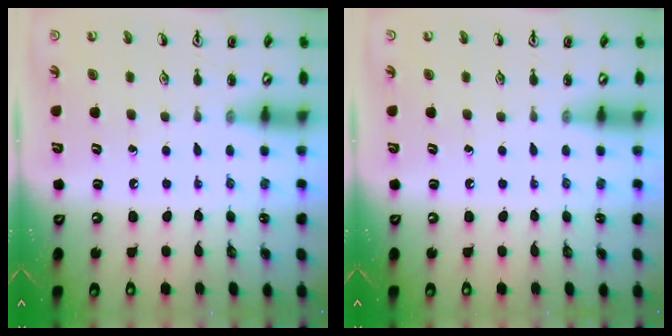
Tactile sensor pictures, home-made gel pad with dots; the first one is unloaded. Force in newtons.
{"total": 0.0}